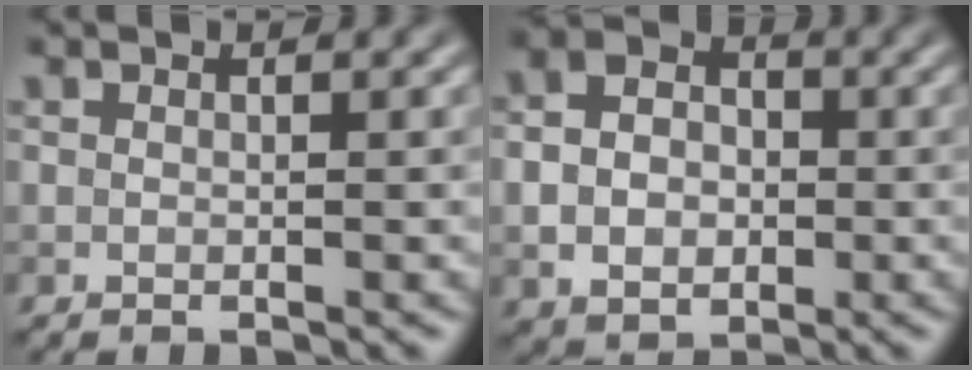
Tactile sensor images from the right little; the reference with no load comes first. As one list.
[{"total": 5.2, "force": [-0.3, 4.0, 3.3], "torque": [-0.066, 0.002, -0.012]}]